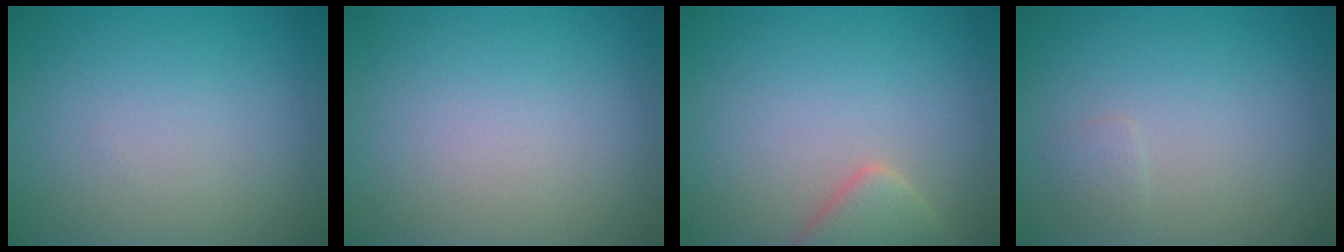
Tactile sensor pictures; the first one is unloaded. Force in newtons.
{"total": 0.0}
{"total": 3.0, "press": 2.9, "slide": 0.3}
{"total": 0.8, "press": 0.8, "slide": 0.0}